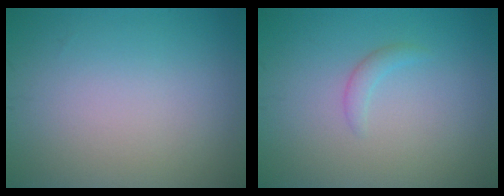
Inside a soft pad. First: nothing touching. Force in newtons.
{"total": 1.0, "press": 1.0, "slide": 0.1}